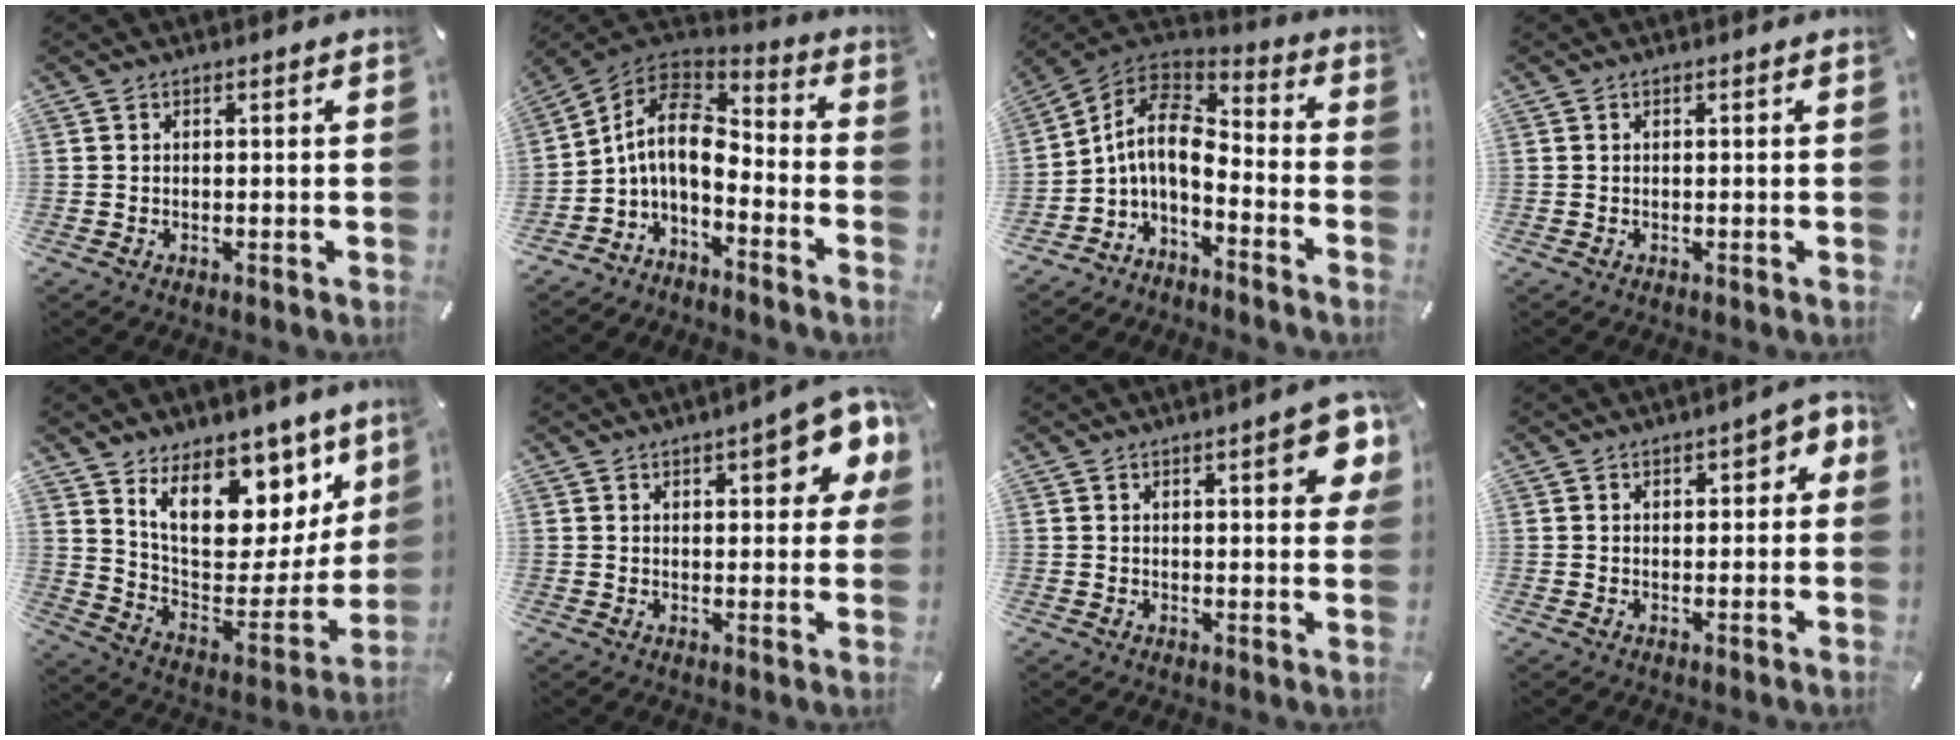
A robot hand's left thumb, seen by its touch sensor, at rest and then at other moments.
{"total": 10.1, "force": [-1.4, 6.3, 7.7], "torque": [-0.167, 0.000, -0.030]}
{"total": 9.1, "force": [-1.3, 5.2, 7.4], "torque": [-0.155, -0.007, -0.026]}
{"total": 0.0}
{"total": 17.6, "force": [11.3, 10.3, 8.7], "torque": [-0.116, -0.098, 0.200]}
{"total": 10.5, "force": [5.0, 4.2, 8.2], "torque": [-0.104, -0.018, 0.081]}
{"total": 9.3, "force": [3.7, 3.1, 7.9], "torque": [-0.101, -0.011, 0.057]}
{"total": 3.7, "force": [0.8, 2.2, 2.9], "torque": [-0.032, 0.002, 0.006]}